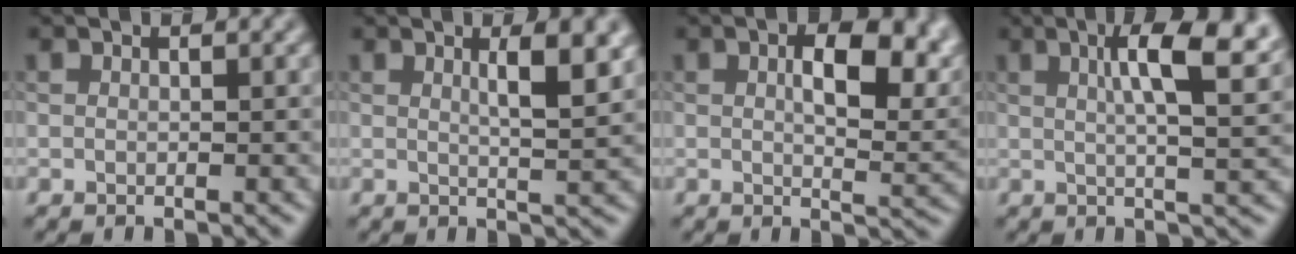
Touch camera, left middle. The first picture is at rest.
{"total": 4.3, "force": [1.3, 1.1, 4.0], "torque": [-0.052, 0.001, 0.018]}
{"total": 8.1, "force": [2.1, 3.6, 6.9], "torque": [-0.102, -0.001, 0.037]}
{"total": 8.0, "force": [2.7, 2.0, 7.2], "torque": [-0.094, 0.011, 0.038]}